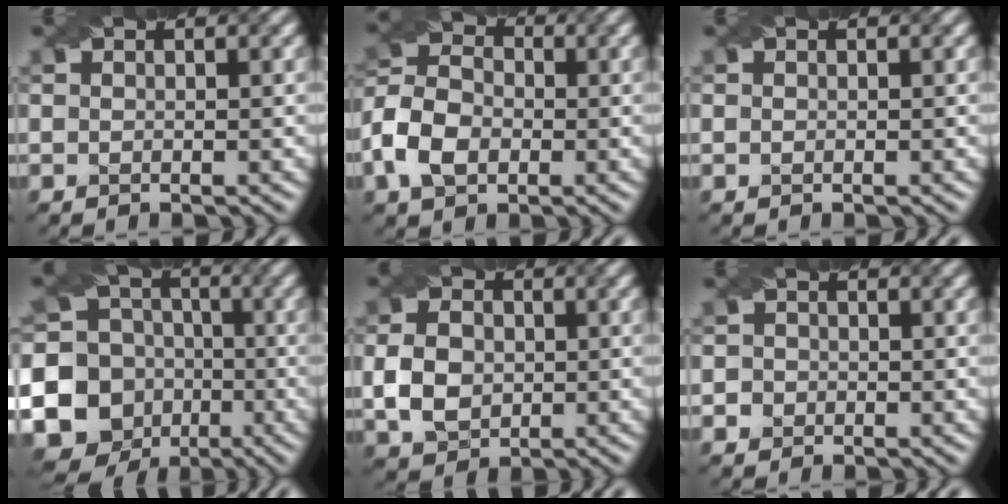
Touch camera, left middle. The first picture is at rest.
{"total": 5.9, "force": [-2.3, 4.1, 3.6], "torque": [-0.075, 0.006, -0.057]}
{"total": 0.0}
{"total": 16.3, "force": [-6.2, 14.2, 4.9], "torque": [-0.126, -0.030, -0.116]}
{"total": 4.5, "force": [-0.5, 3.6, 2.7], "torque": [-0.059, 0.000, -0.014]}
{"total": 1.1, "force": [-0.5, 1.0, 0.0], "torque": [0.015, -0.001, -0.010]}